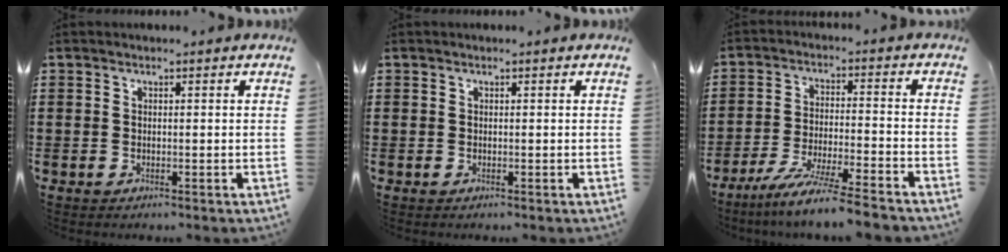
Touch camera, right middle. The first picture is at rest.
{"total": 0.0}
{"total": 7.9, "force": [-7.0, -0.8, 3.6], "torque": [-0.074, -0.013, -0.137]}